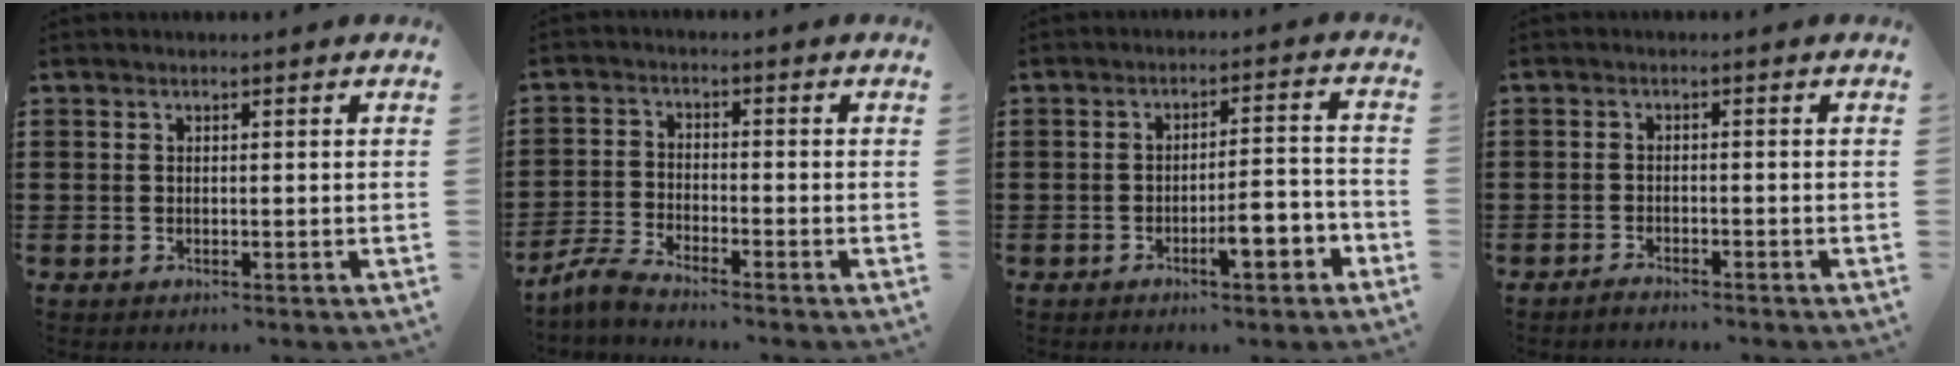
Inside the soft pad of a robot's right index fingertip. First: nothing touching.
{"total": 3.9, "force": [-3.7, -0.2, 1.1], "torque": [-0.043, -0.009, -0.080]}
{"total": 5.6, "force": [-3.0, 1.3, 4.6], "torque": [-0.073, 0.004, -0.052]}
{"total": 1.5, "force": [-1.5, 0.0, 0.1], "torque": [-0.006, 0.002, -0.030]}